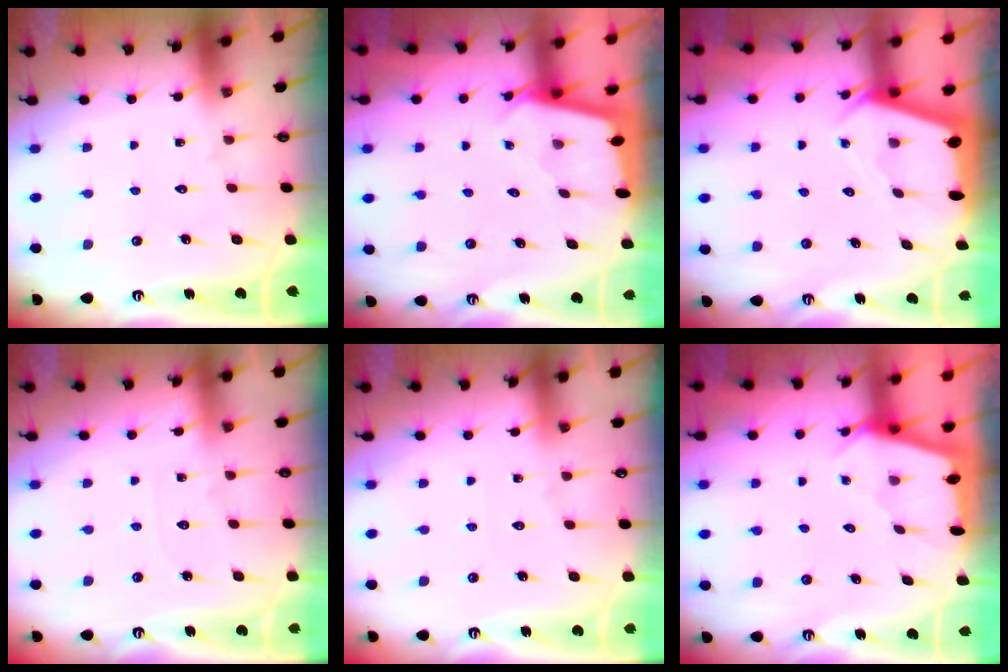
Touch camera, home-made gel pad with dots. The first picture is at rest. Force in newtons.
{"total": 1.9, "press": 1.9, "slide": 0.1}
{"total": 2.4, "press": 2.4, "slide": 0.3}
{"total": 2.9, "press": 2.9, "slide": 0.4}
{"total": 2.8, "press": 2.8, "slide": 0.4}
{"total": 2.2, "press": 2.1, "slide": 0.3}